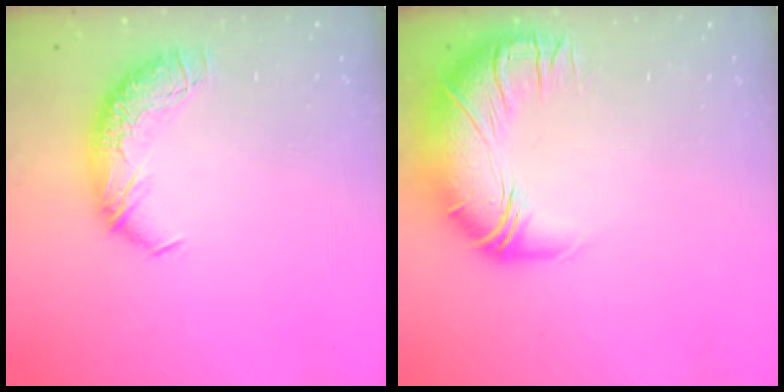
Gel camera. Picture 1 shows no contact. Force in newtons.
{"total": 3.8, "press": 1.9, "slide": 3.2}